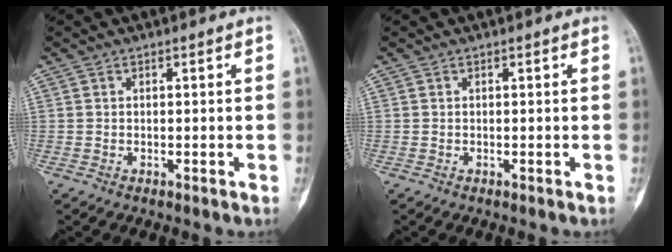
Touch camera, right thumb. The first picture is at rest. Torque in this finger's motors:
{"motor_torque": [0.00, 0.00, 0.08, 0.00, 0.02]}